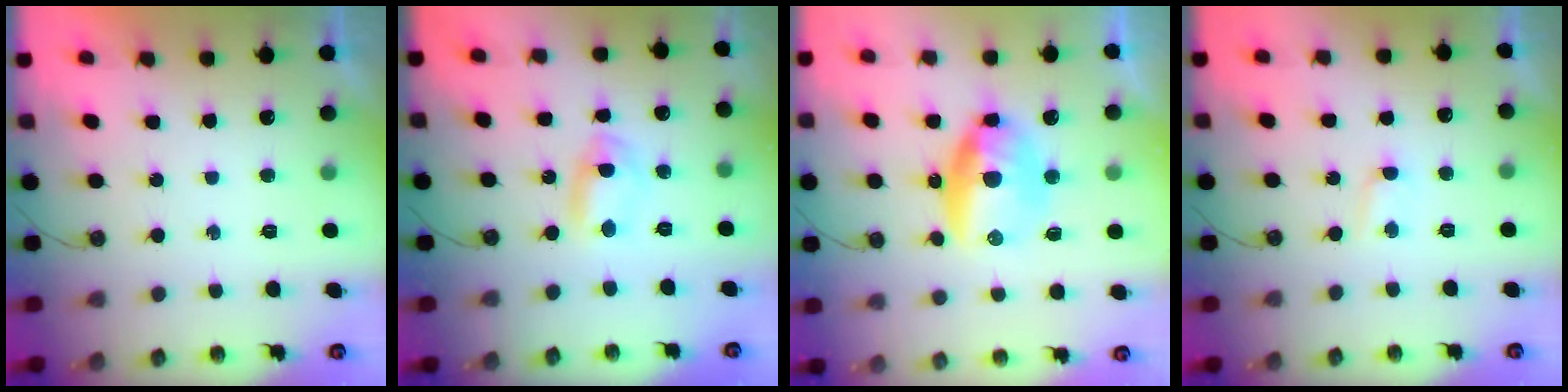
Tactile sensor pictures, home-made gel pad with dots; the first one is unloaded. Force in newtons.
{"total": 3.2, "press": 3.0, "slide": 1.0}
{"total": 11.8, "press": 11.8, "slide": 0.6}
{"total": 1.7, "press": 1.7, "slide": 0.3}